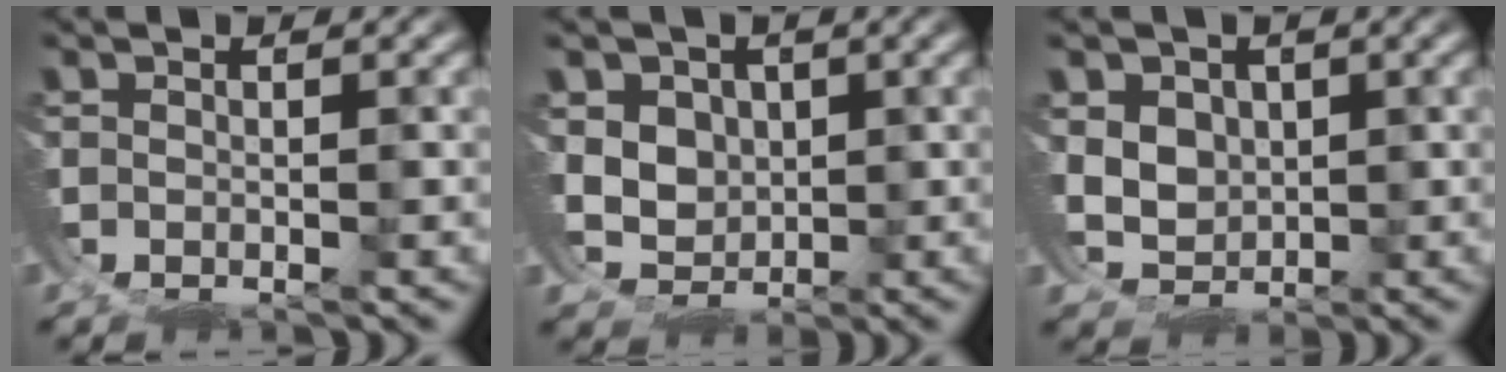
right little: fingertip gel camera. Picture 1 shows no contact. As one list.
[{"total": 6.4, "force": [0.3, 6.0, 2.4], "torque": [-0.061, -0.022, 0.011]}, {"total": 5.5, "force": [0.2, 5.2, 2.0], "torque": [-0.059, -0.020, 0.013]}]